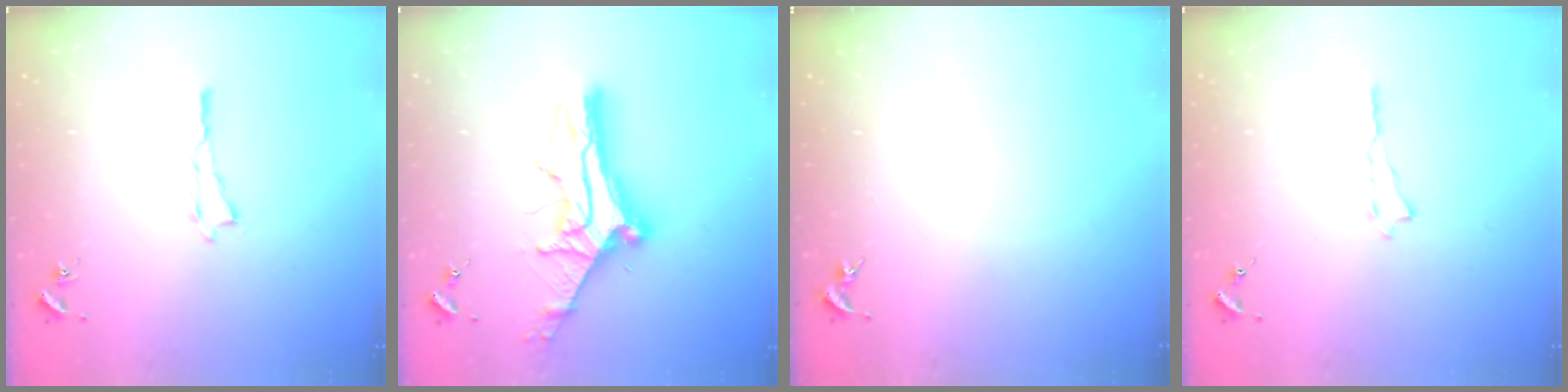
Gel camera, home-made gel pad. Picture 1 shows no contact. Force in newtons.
{"total": 12.8, "press": 12.7, "slide": 1.1}
{"total": 0.0}
{"total": 0.0}